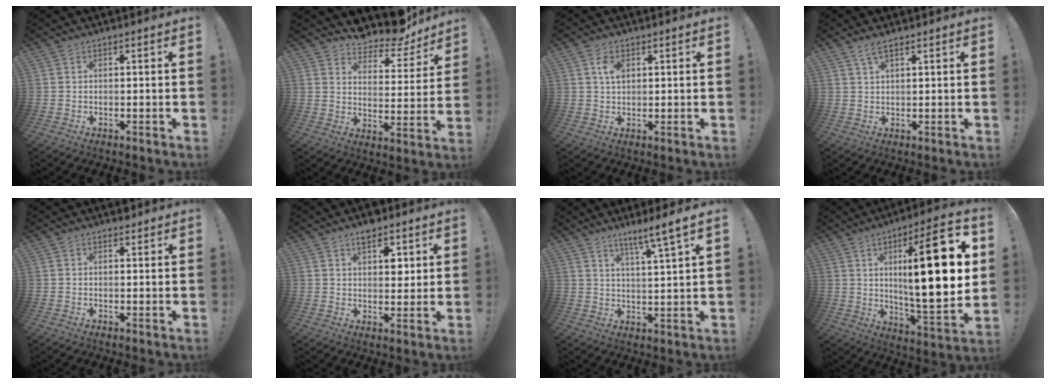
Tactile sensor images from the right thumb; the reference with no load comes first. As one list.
[{"total": 8.6, "force": [7.9, 2.7, 1.9], "torque": [-0.017, -0.081, 0.134]}, {"total": 3.8, "force": [1.2, 2.2, 2.9], "torque": [-0.046, 0.000, 0.019]}, {"total": 3.6, "force": [2.4, 1.1, 2.5], "torque": [-0.043, -0.008, 0.042]}, {"total": 1.0, "force": [0.8, 0.5, 0.2], "torque": [0.003, -0.003, 0.014]}, {"total": 7.6, "force": [3.7, 5.3, 4.0], "torque": [-0.030, -0.020, 0.061]}, {"total": 6.5, "force": [4.6, -1.3, 4.4], "torque": [-0.065, -0.038, 0.067]}, {"total": 25.4, "force": [5.5, 6.7, 23.9], "torque": [-0.362, -0.027, 0.077]}]